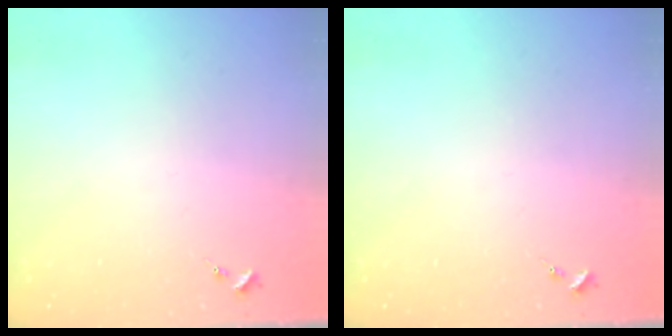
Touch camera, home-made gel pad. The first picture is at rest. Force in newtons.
{"total": 0.0}